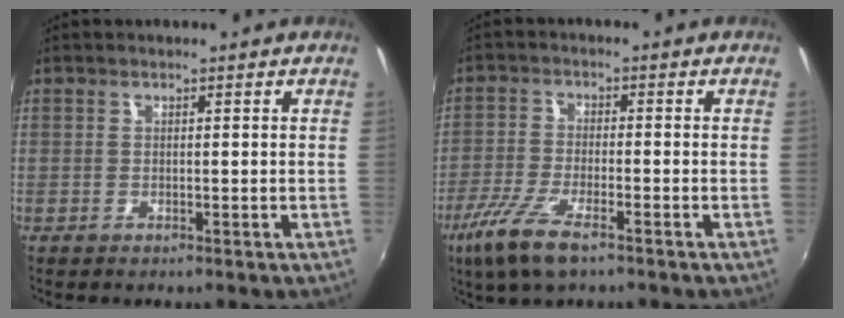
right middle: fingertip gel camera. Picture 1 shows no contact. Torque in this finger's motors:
{"motor_torque": [1.10, -1.04, 0.22, 0.14]}